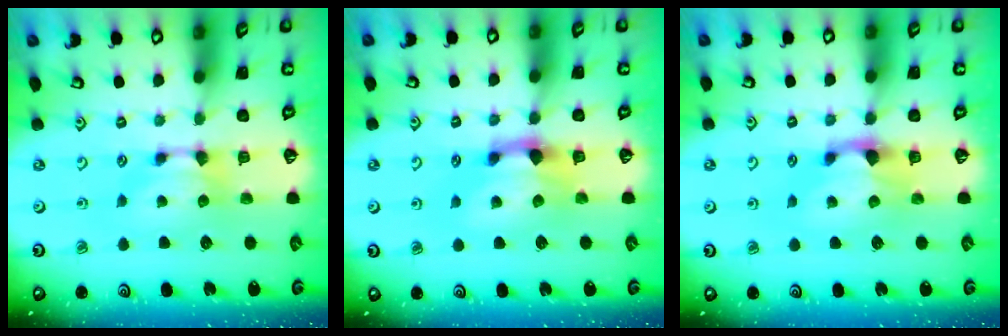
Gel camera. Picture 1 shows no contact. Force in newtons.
{"total": 2.4, "press": 1.6, "slide": 1.7}
{"total": 2.2, "press": 1.8, "slide": 1.1}